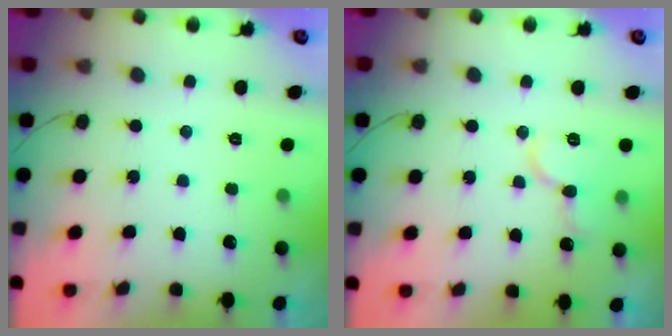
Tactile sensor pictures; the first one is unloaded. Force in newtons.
{"total": 10.2, "press": 10.1, "slide": 1.3}